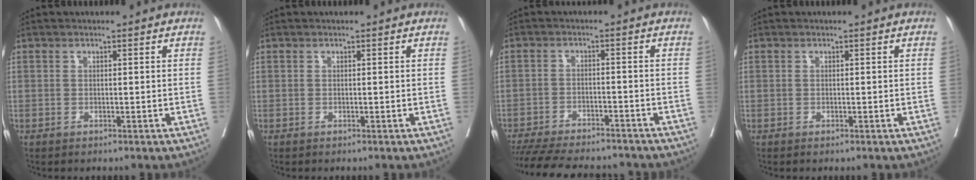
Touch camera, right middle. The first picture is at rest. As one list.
[{"total": 0.0}, {"total": 16.0, "force": [-14.3, 3.3, 6.2], "torque": [-0.134, -0.015, -0.204]}, {"total": 0.0}]